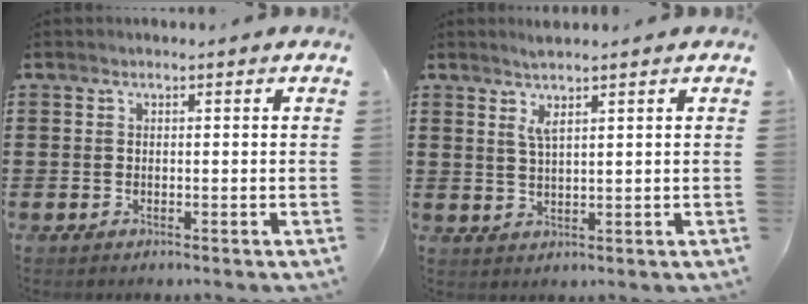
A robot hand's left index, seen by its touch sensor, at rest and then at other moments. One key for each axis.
{"total": 2.7, "fx": 1.7, "fy": 0.2, "fz": 2.1, "tx": -0.045, "ty": 0.002, "tz": 0.031}